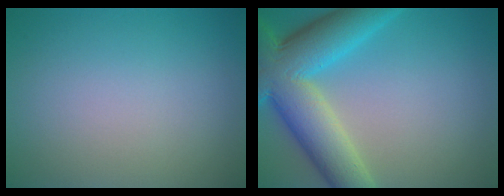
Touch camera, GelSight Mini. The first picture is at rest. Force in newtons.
{"total": 10.4, "press": 10.4, "slide": 0.5}